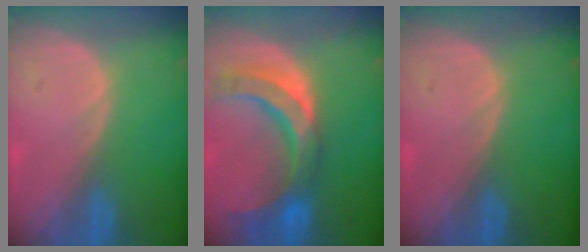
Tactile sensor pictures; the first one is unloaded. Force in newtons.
{"total": 10.8, "press": 9.4, "slide": 5.3}
{"total": 0.0}